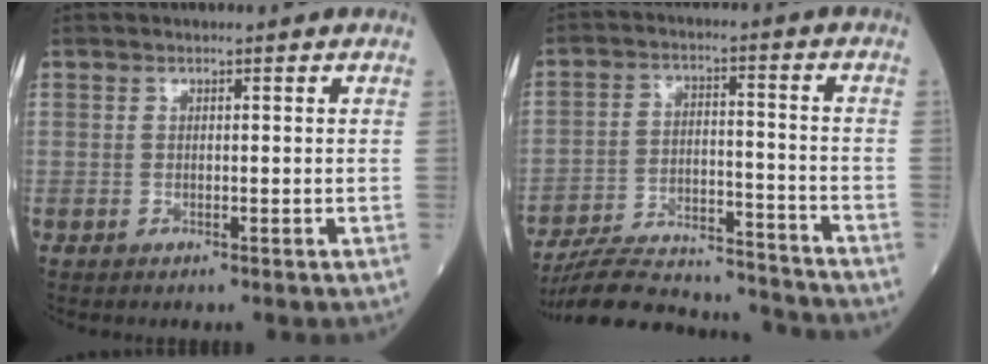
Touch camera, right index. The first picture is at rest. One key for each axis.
{"total": 17.8, "fx": -17.1, "fy": 2.5, "fz": 4.2, "tx": -0.089, "ty": 0.013, "tz": -0.260}